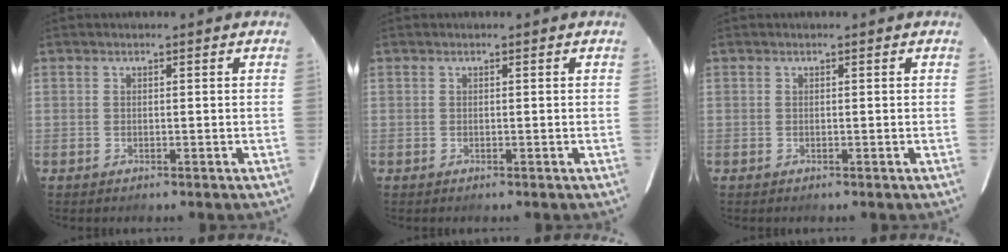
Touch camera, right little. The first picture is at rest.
{"total": 0.0}
{"total": 0.0}